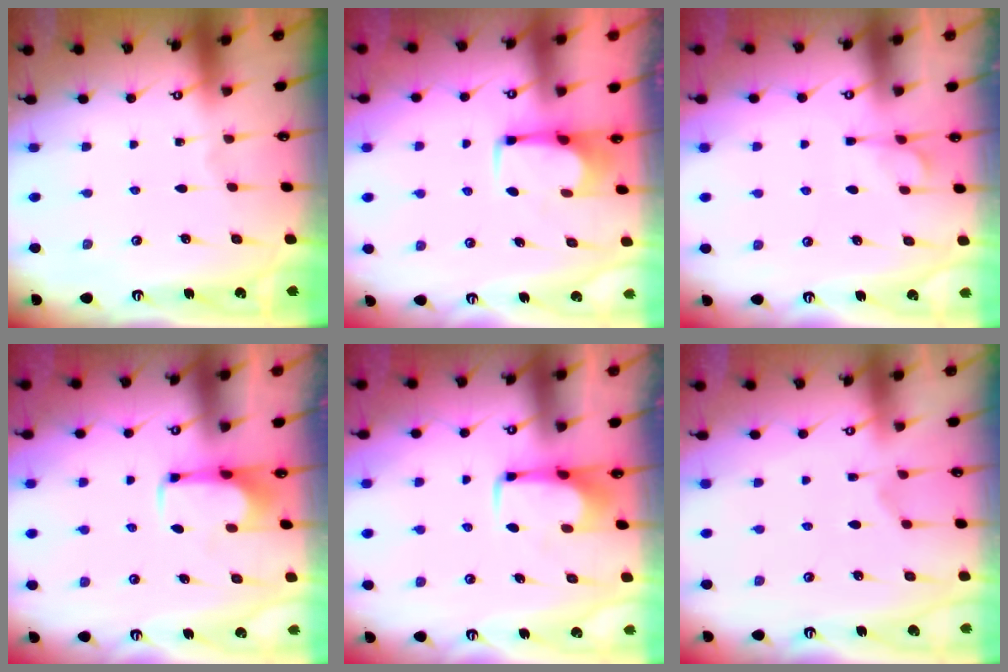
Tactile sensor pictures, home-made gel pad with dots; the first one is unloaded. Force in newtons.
{"total": 2.6, "press": 2.6, "slide": 0.4}
{"total": 1.1, "press": 0.1, "slide": 1.1}
{"total": 2.0, "press": 2.0, "slide": 0.3}
{"total": 1.7, "press": 1.6, "slide": 0.5}
{"total": 2.5, "press": 2.2, "slide": 1.2}